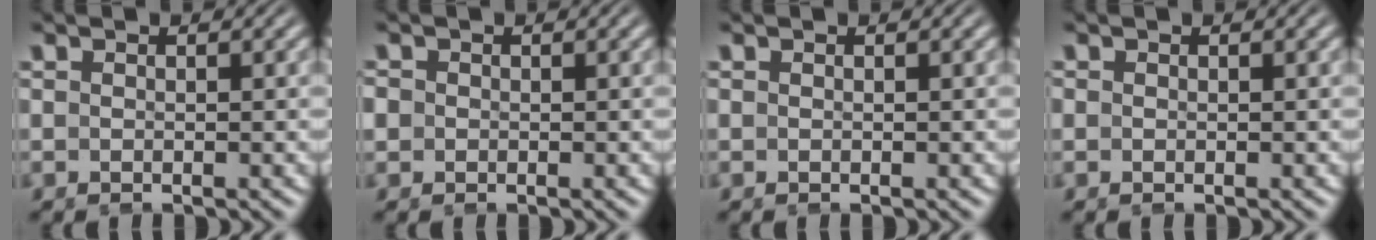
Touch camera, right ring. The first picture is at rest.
{"total": 2.0, "force": [0.0, 1.9, 0.6], "torque": [-0.027, -0.008, 0.001]}
{"total": 0.0}
{"total": 0.7, "force": [0.1, 0.7, 0.1], "torque": [-0.007, -0.003, 0.002]}